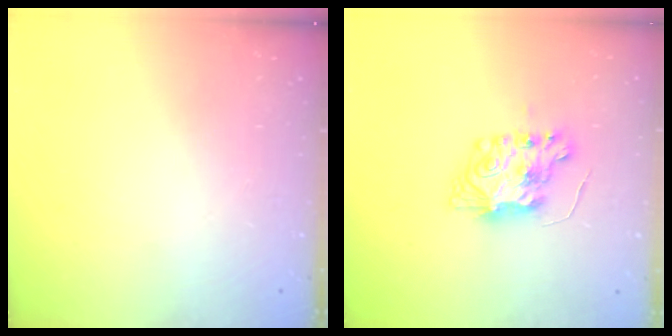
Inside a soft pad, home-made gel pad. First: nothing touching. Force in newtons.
{"total": 9.1, "press": 9.0, "slide": 0.8}